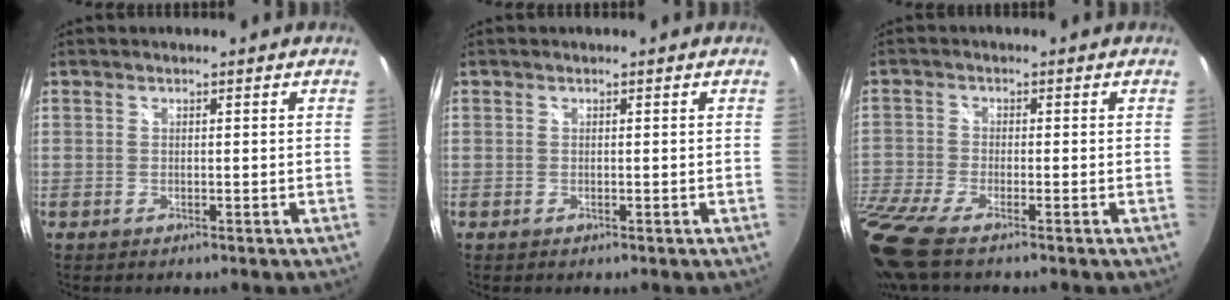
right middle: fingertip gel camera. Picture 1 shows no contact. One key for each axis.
{"total": 0.0}
{"total": 11.6, "fx": -8.6, "fy": 2.4, "fz": 7.4, "tx": -0.183, "ty": -0.047, "tz": -0.167}